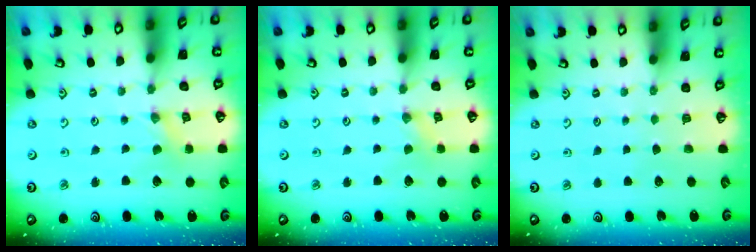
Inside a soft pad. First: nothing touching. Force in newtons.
{"total": 1.1, "press": 1.1, "slide": 0.3}
{"total": 0.0}